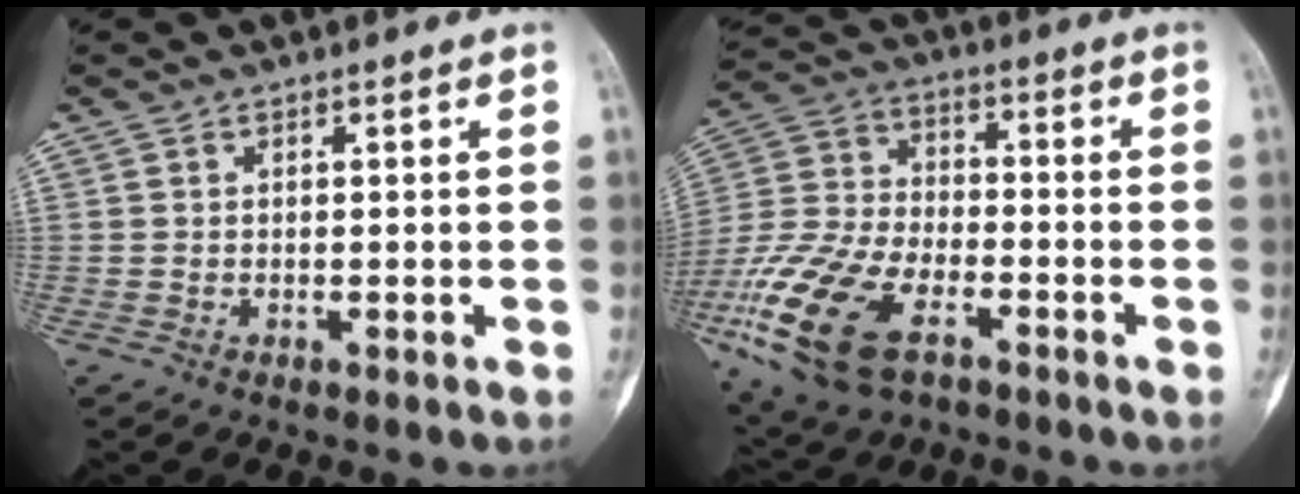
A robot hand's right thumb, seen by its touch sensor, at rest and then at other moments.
{"total": 19.5, "force": [-9.0, 10.3, 13.8], "torque": [-0.295, 0.013, -0.168]}